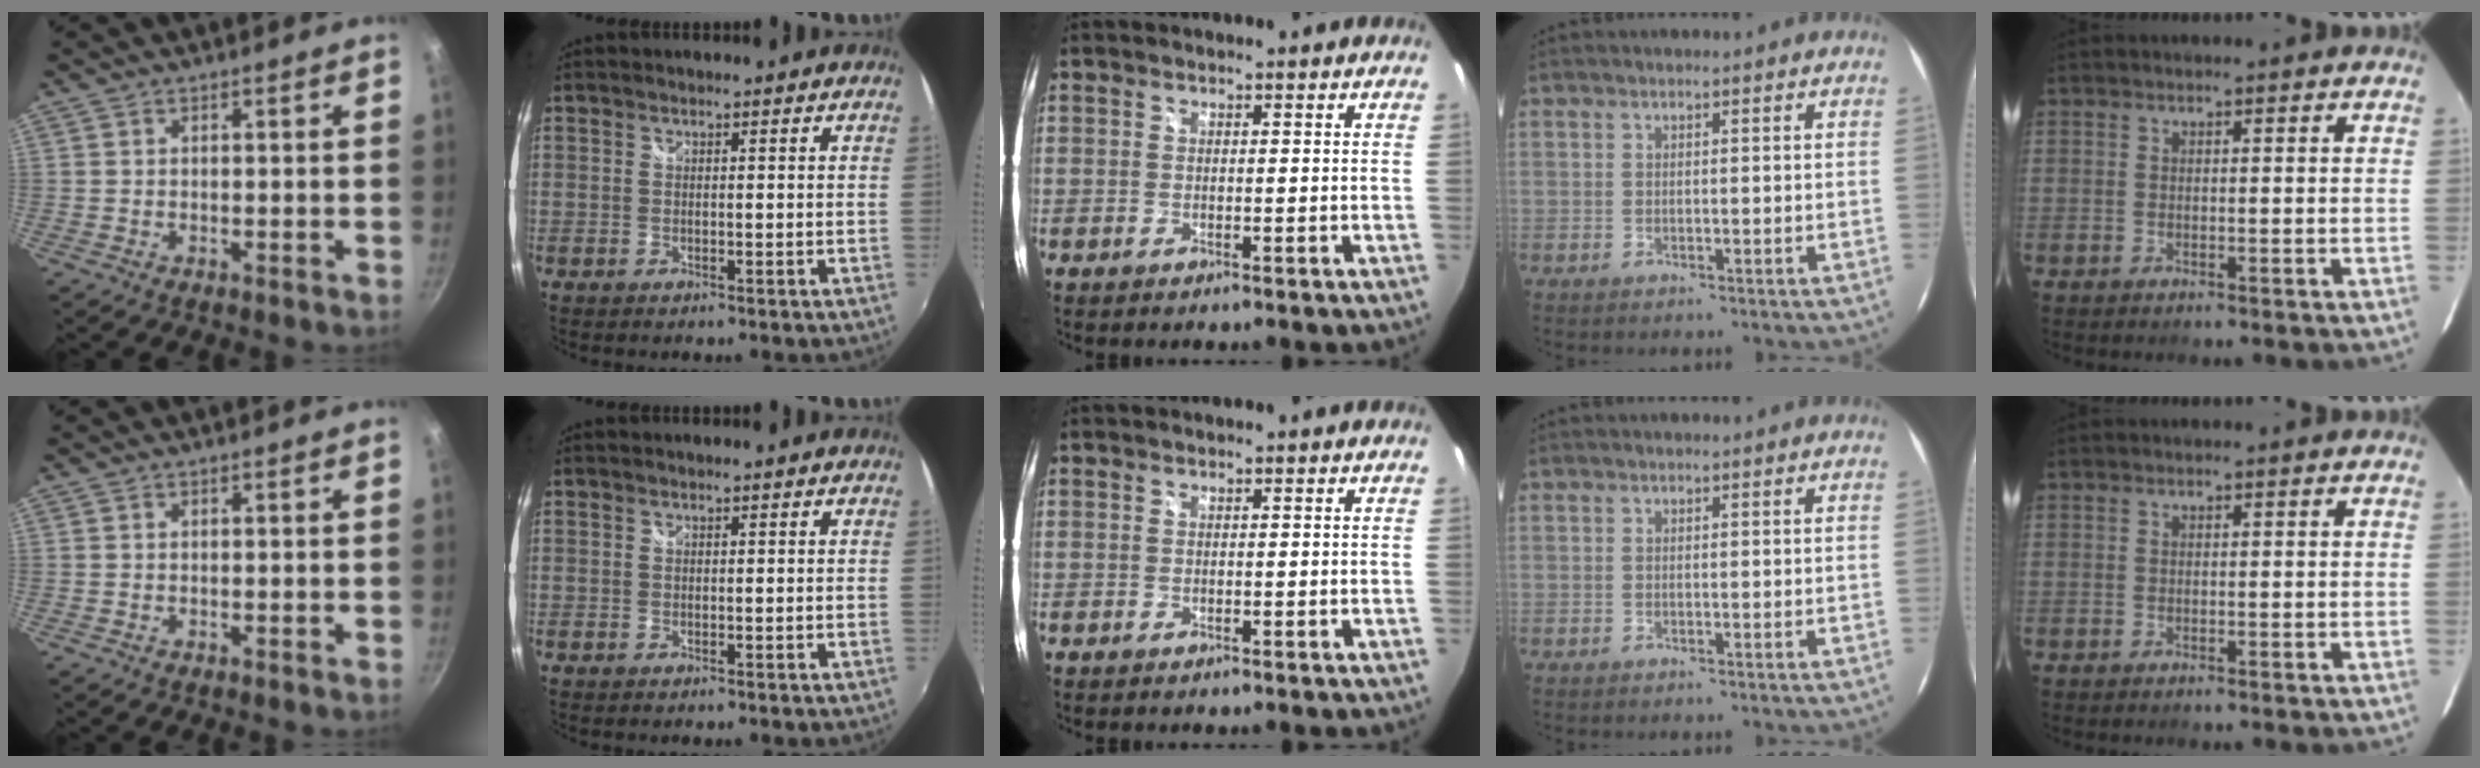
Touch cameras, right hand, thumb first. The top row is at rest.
{}